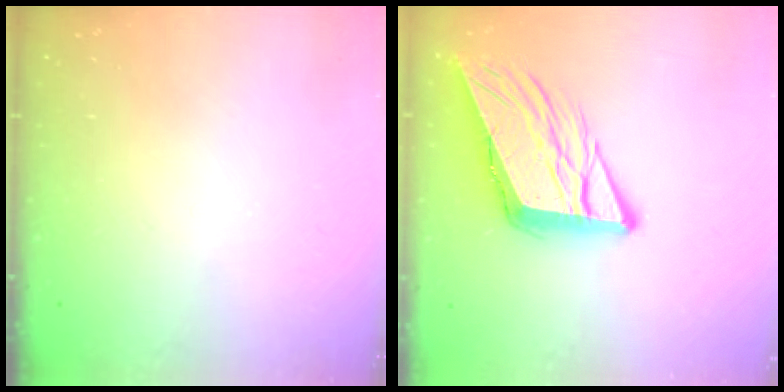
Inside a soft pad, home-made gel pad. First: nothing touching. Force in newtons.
{"total": 11.0, "press": 10.7, "slide": 2.3}